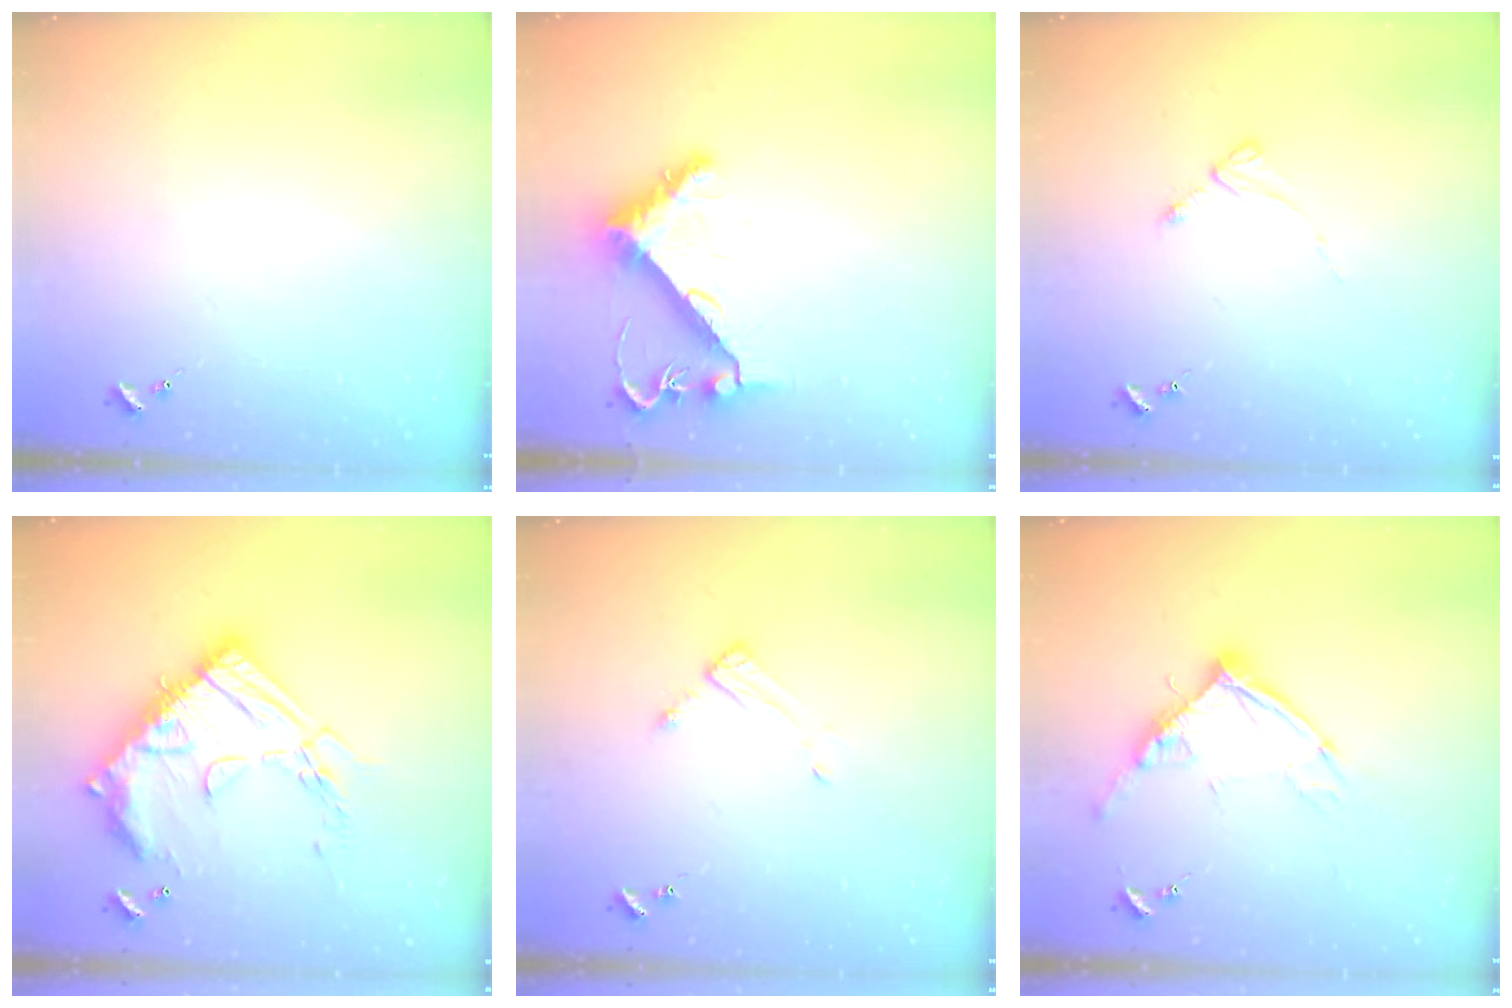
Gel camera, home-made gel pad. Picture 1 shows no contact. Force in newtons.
{"total": 8.9, "press": 8.9, "slide": 0.3}
{"total": 2.8, "press": 2.8, "slide": 0.3}
{"total": 23.7, "press": 23.6, "slide": 2.2}
{"total": 3.3, "press": 3.2, "slide": 0.3}
{"total": 12.9, "press": 12.8, "slide": 1.3}